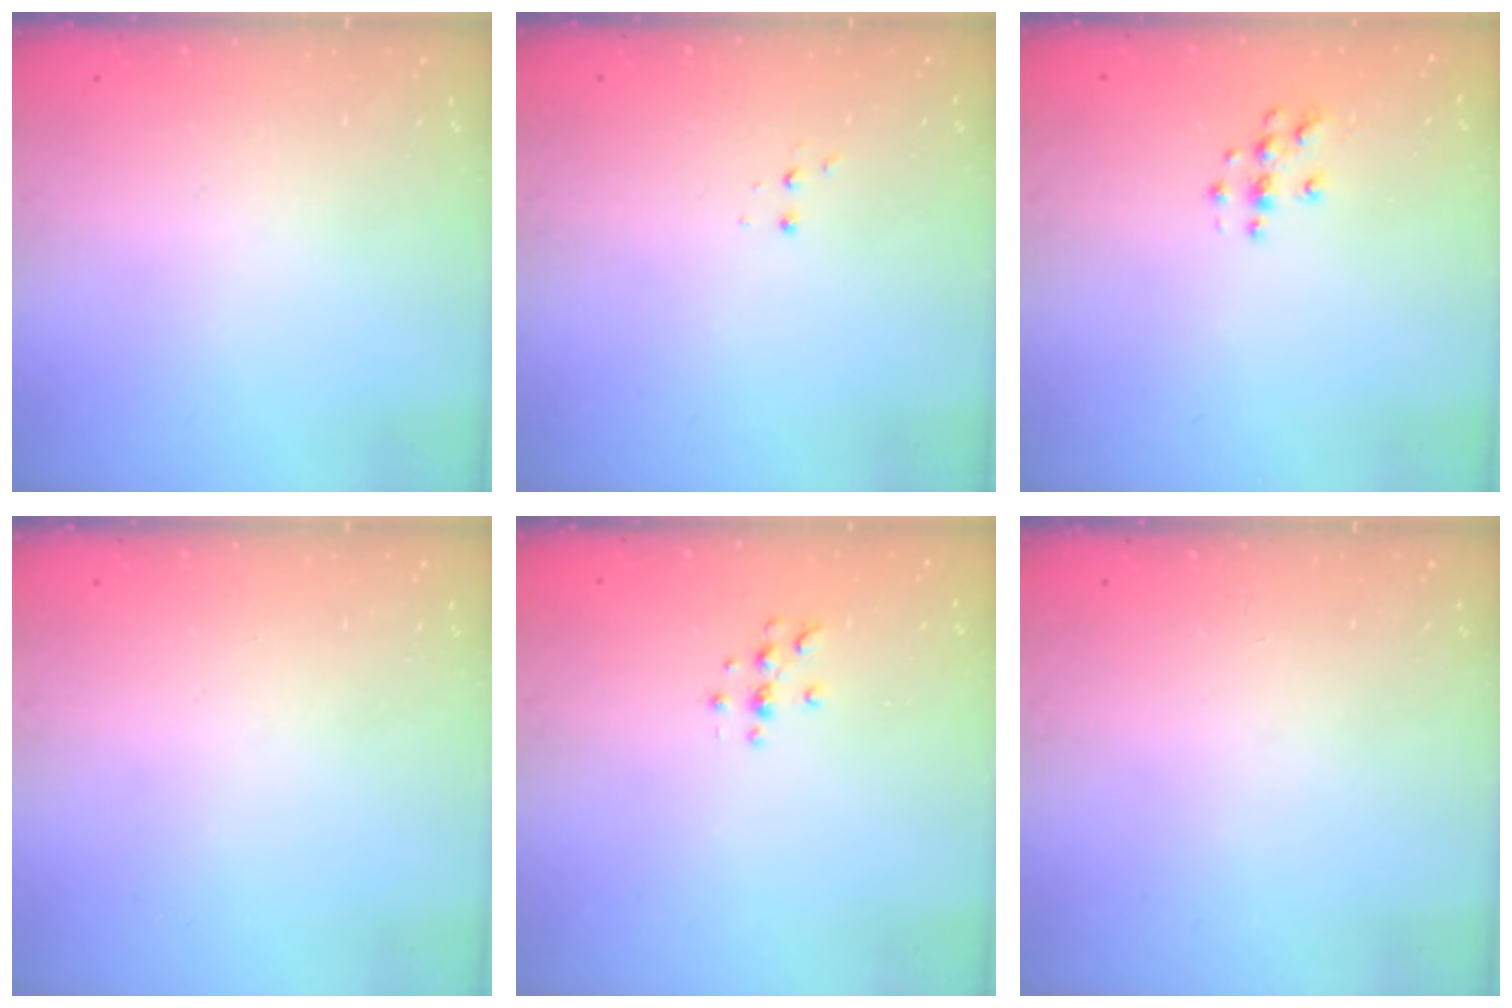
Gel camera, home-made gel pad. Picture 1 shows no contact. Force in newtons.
{"total": 2.8, "press": 2.8, "slide": 0.5}
{"total": 3.8, "press": 3.8, "slide": 0.4}
{"total": 0.0}
{"total": 3.3, "press": 3.3, "slide": 0.4}
{"total": 0.0}